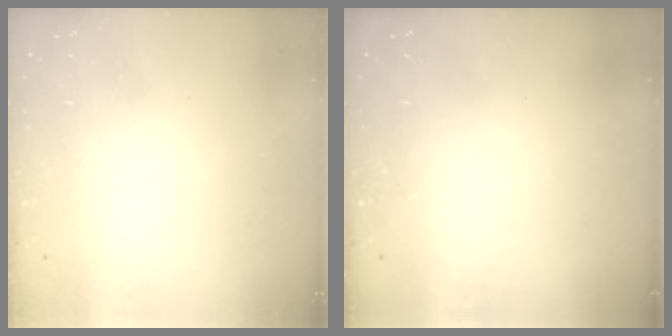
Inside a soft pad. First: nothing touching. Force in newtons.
{"total": 0.0}